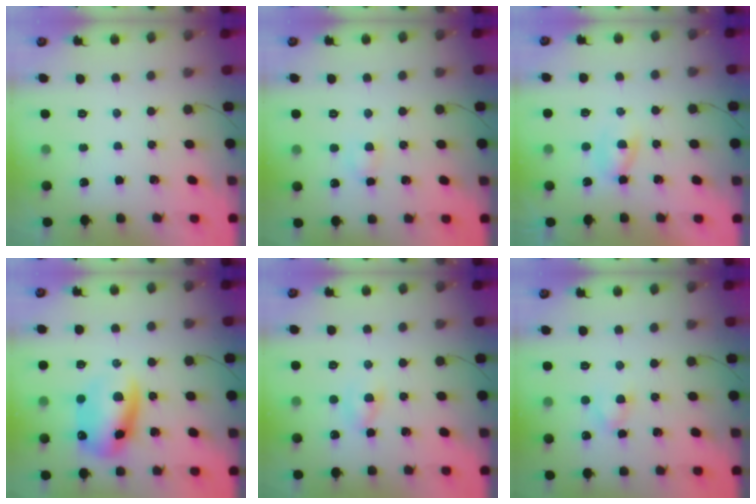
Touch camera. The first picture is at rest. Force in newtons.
{"total": 3.2, "press": 3.0, "slide": 1.1}
{"total": 1.9, "press": 1.6, "slide": 1.0}
{"total": 13.0, "press": 12.7, "slide": 2.8}
{"total": 2.3, "press": 2.1, "slide": 1.0}
{"total": 4.1, "press": 4.0, "slide": 1.0}